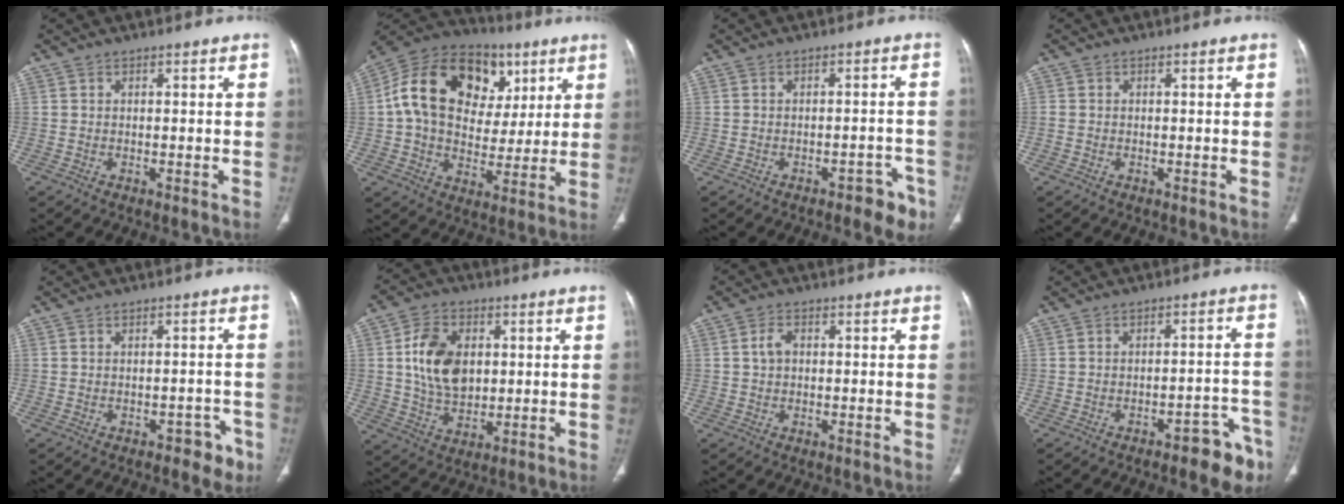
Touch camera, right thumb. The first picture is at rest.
{"total": 23.1, "force": [6.6, 16.7, 14.6], "torque": [-0.227, 0.022, 0.105]}
{"total": 5.7, "force": [-3.7, 2.8, 3.3], "torque": [-0.020, 0.026, -0.045]}
{"total": 0.7, "force": [-0.2, 0.6, 0.3], "torque": [-0.007, 0.001, -0.004]}
{"total": 4.1, "force": [-2.4, 2.4, 2.2], "torque": [-0.009, 0.019, -0.027]}
{"total": 12.2, "force": [2.1, 8.4, 8.6], "torque": [-0.132, -0.009, 0.041]}
{"total": 2.8, "force": [0.3, 2.0, 2.0], "torque": [-0.039, 0.008, 0.004]}
{"total": 8.9, "force": [-6.1, 3.4, 5.5], "torque": [-0.040, 0.053, -0.077]}